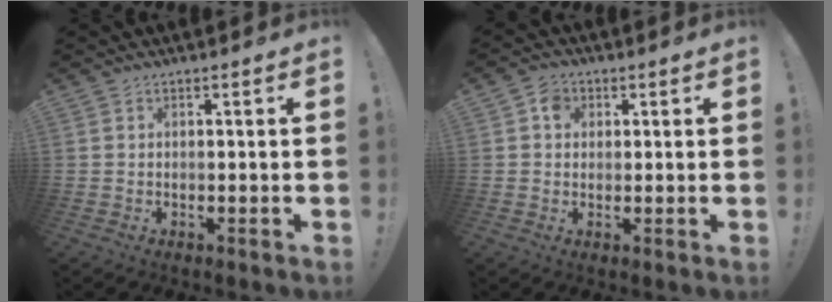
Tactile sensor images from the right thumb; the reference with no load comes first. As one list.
[{"total": 4.4, "force": [1.2, 3.7, 1.9], "torque": [-0.023, 0.004, 0.020]}]